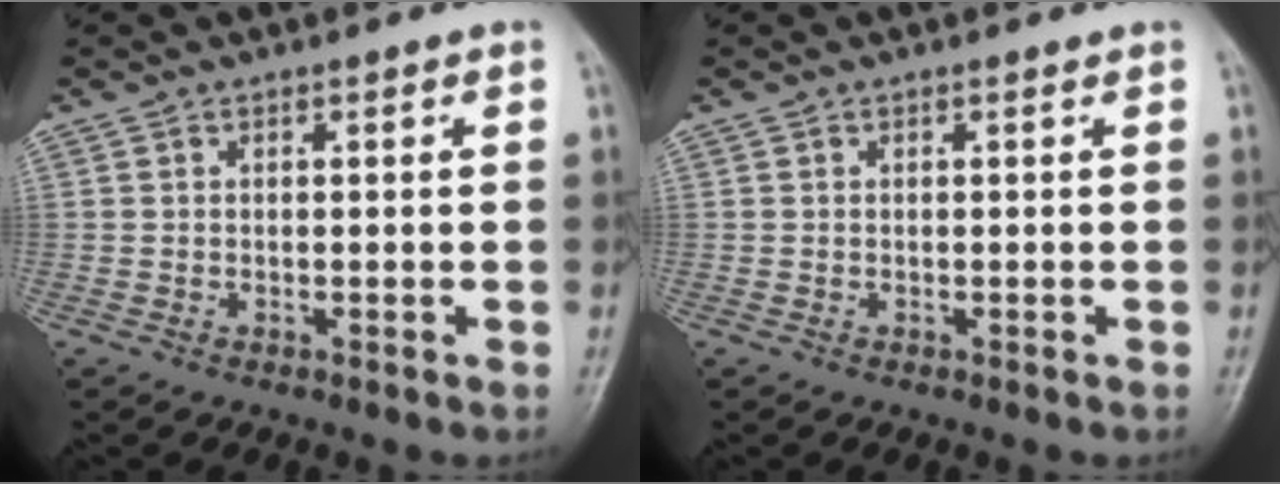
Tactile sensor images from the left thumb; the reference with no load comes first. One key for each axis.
{"total": 0.0}